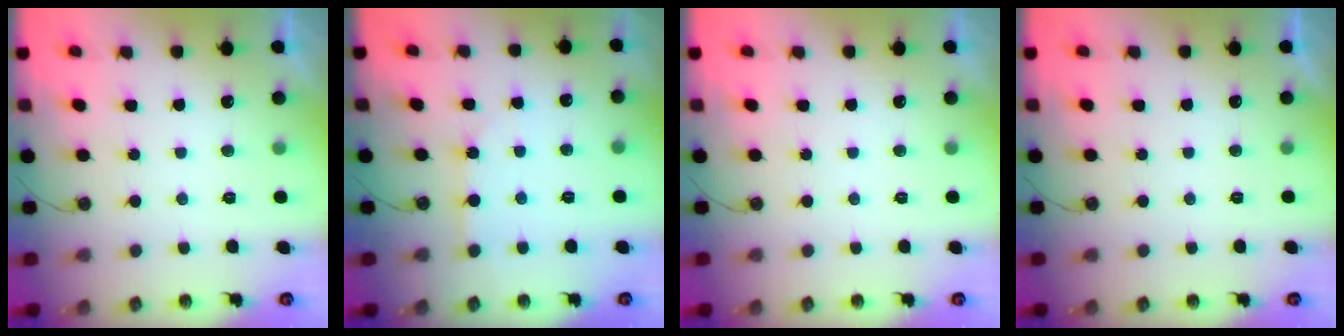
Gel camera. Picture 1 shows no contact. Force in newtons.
{"total": 2.5, "press": 2.5, "slide": 0.3}
{"total": 0.0}
{"total": 0.0}